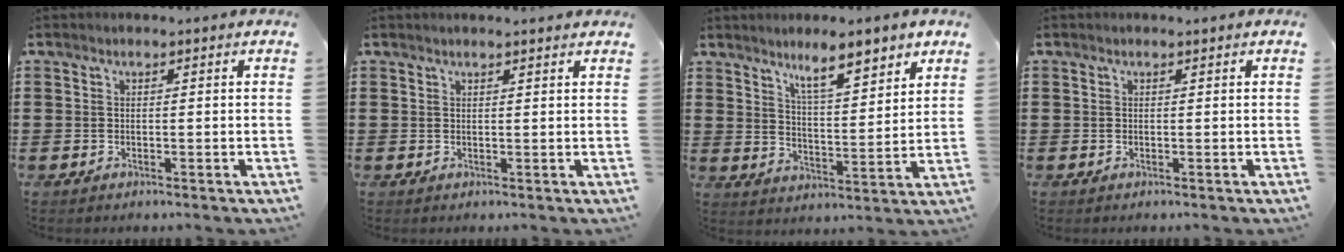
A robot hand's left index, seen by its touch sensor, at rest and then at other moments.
{"total": 1.1, "force": [1.0, -0.1, 0.5], "torque": [-0.010, -0.001, 0.019]}
{"total": 7.8, "force": [6.3, 1.4, 4.4], "torque": [-0.070, -0.031, 0.105]}
{"total": 0.0}